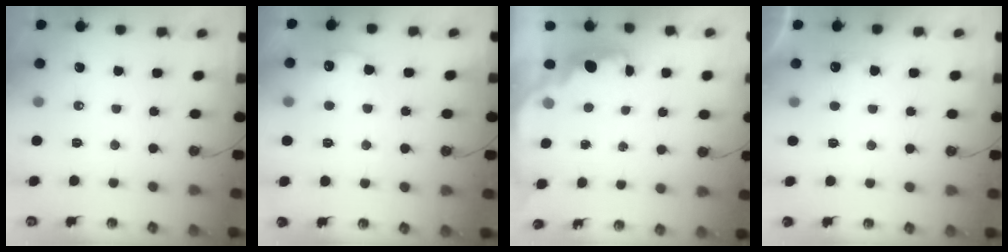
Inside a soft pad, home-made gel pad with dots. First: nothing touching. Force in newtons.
{"total": 11.3, "press": 11.3, "slide": 0.6}
{"total": 2.0, "press": 1.8, "slide": 0.8}
{"total": 5.5, "press": 5.4, "slide": 1.0}